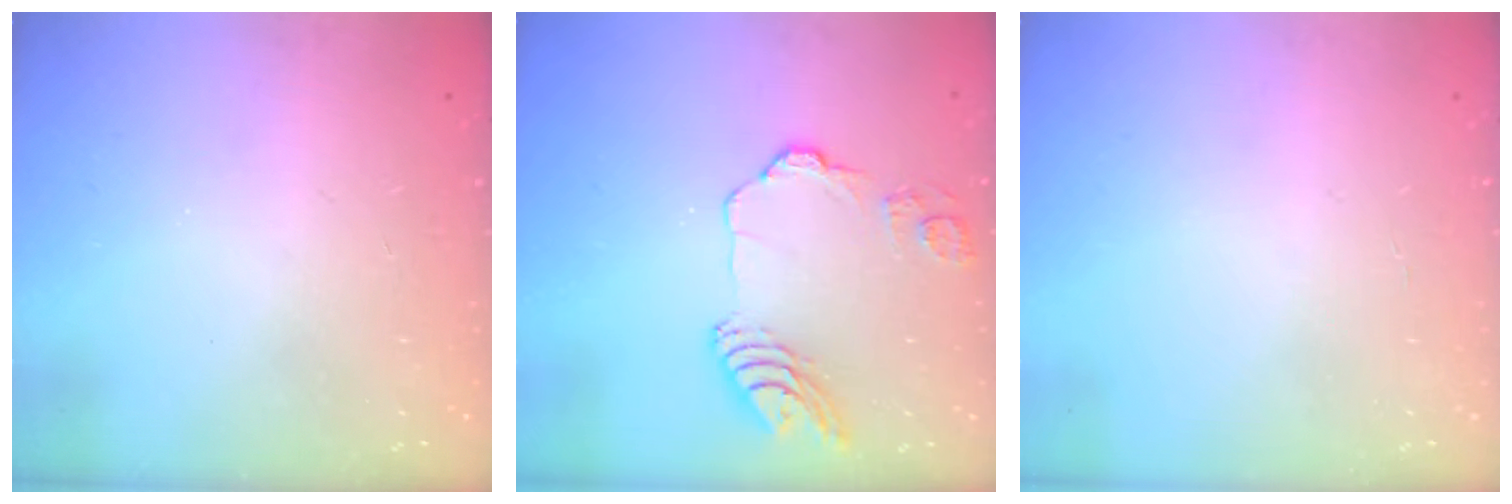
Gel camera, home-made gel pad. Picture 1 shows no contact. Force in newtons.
{"total": 11.5, "press": 11.4, "slide": 1.4}
{"total": 2.2, "press": 2.2, "slide": 0.2}